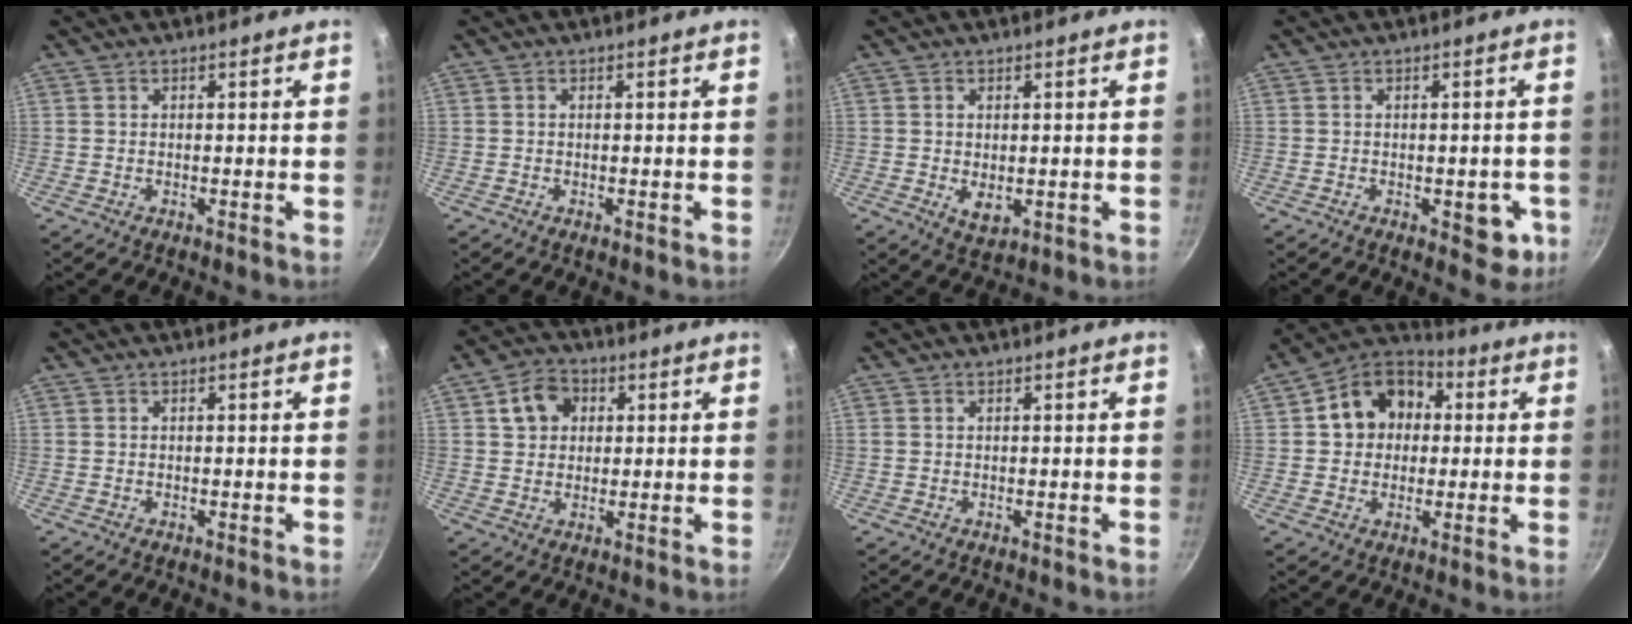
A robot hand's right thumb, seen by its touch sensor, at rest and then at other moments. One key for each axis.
{"total": 0.0}
{"total": 3.7, "fx": -0.2, "fy": 2.4, "fz": 2.9, "tx": -0.047, "ty": -0.012, "tz": 0.004}
{"total": 5.9, "fx": -1.9, "fy": 3.2, "fz": 4.6, "tx": -0.025, "ty": 0.007, "tz": -0.020}
{"total": 0.0}
{"total": 6.8, "fx": 2.0, "fy": 5.7, "fz": 3.2, "tx": -0.025, "ty": 0.011, "tz": 0.026}
{"total": 0.0}
{"total": 12.7, "fx": 1.9, "fy": 10.5, "fz": 6.9, "tx": -0.074, "ty": 0.026, "tz": 0.012}